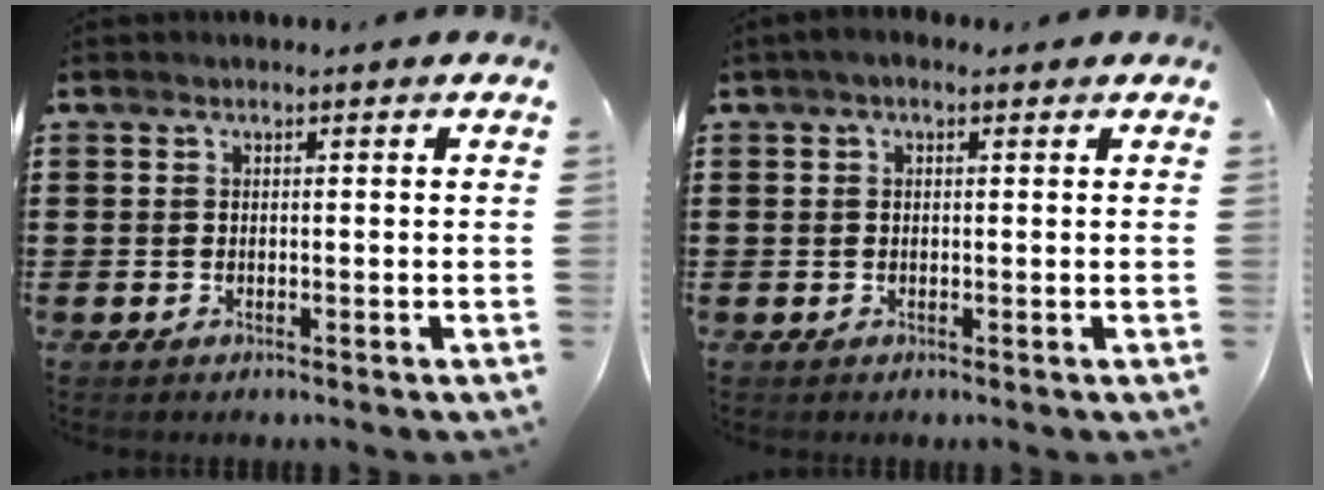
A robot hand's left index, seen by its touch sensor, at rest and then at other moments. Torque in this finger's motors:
{"motor_torque": [0.78, 0.75, -0.02, -0.03]}